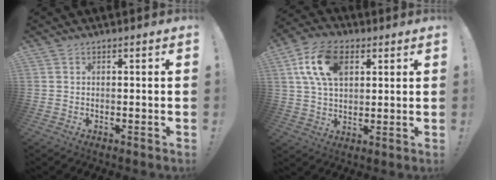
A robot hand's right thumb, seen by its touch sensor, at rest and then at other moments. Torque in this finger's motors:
{"motor_torque": [0.35, 0.77, 0.63, -0.36, 0.10]}